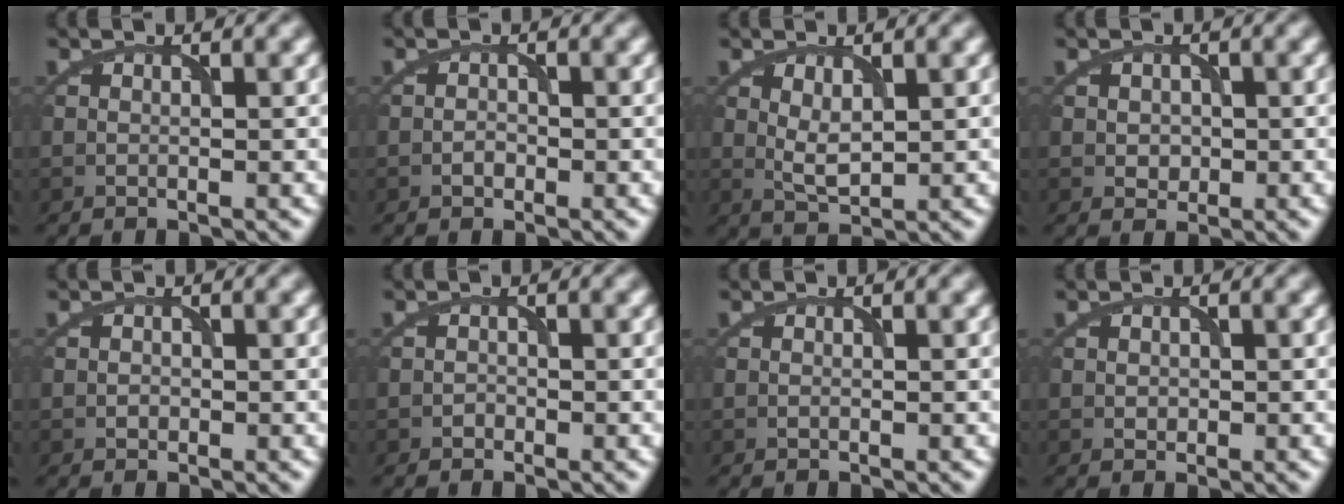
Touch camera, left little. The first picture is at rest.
{"total": 0.8, "force": [-0.4, 0.5, 0.4], "torque": [-0.007, 0.000, -0.010]}
{"total": 2.2, "force": [0.6, 1.0, 1.9], "torque": [-0.039, -0.004, 0.016]}
{"total": 1.4, "force": [0.1, 1.3, 0.6], "torque": [-0.012, -0.004, 0.002]}
{"total": 0.6, "force": [-0.2, 0.5, 0.2], "torque": [-0.002, -0.002, -0.004]}
{"total": 0.6, "force": [-0.4, 0.4, 0.1], "torque": [0.001, -0.003, -0.007]}
{"total": 0.0}
{"total": 0.7, "force": [0.1, 0.7, 0.3], "torque": [-0.005, -0.002, 0.002]}